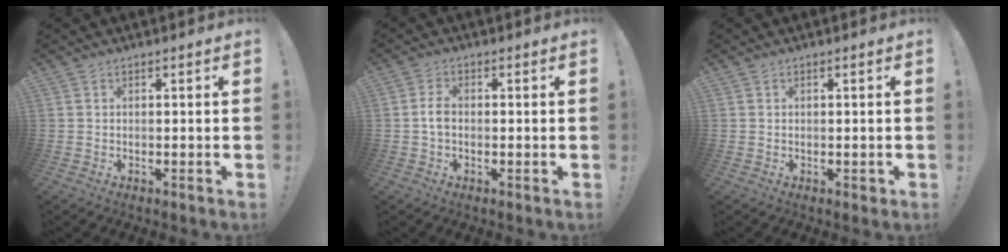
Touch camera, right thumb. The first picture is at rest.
{"total": 3.2, "force": [-0.6, 1.9, 2.6], "torque": [-0.061, 0.009, -0.010]}
{"total": 1.3, "force": [-0.1, 0.9, 0.9], "torque": [-0.009, 0.002, -0.002]}